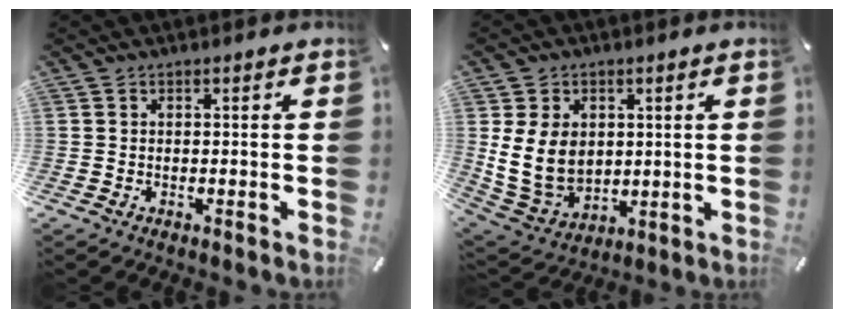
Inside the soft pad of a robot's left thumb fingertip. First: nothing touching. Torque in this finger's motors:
{"motor_torque": [0.52, 0.51, 1.36, -0.16, 0.35]}